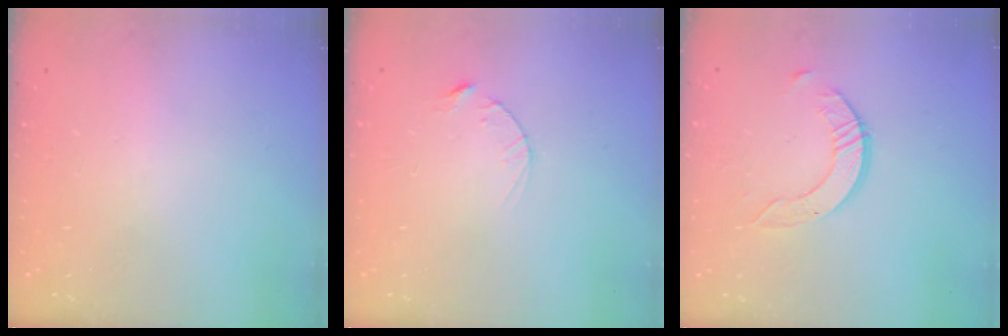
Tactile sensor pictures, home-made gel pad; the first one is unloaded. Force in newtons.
{"total": 2.5, "press": 2.5, "slide": 0.4}
{"total": 5.3, "press": 5.3, "slide": 0.5}